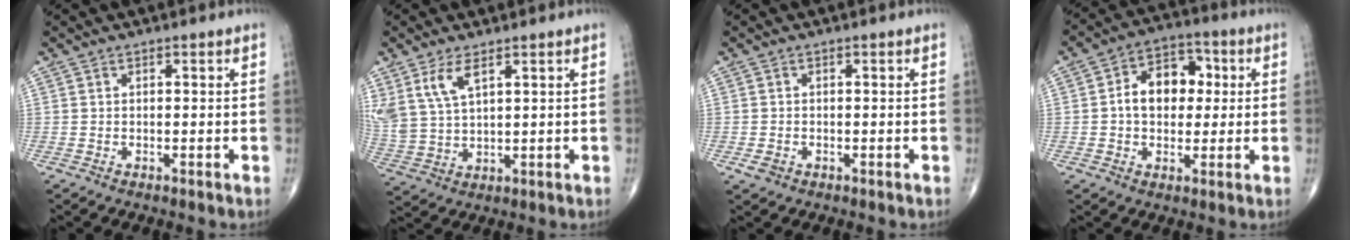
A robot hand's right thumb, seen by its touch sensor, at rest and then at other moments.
{"total": 7.8, "force": [4.2, 3.4, 5.7], "torque": [-0.123, -0.012, 0.095]}
{"total": 1.8, "force": [-0.7, 1.4, 0.9], "torque": [-0.015, 0.003, -0.009]}
{"total": 10.9, "force": [1.0, 7.8, 7.5], "torque": [-0.085, 0.024, 0.008]}